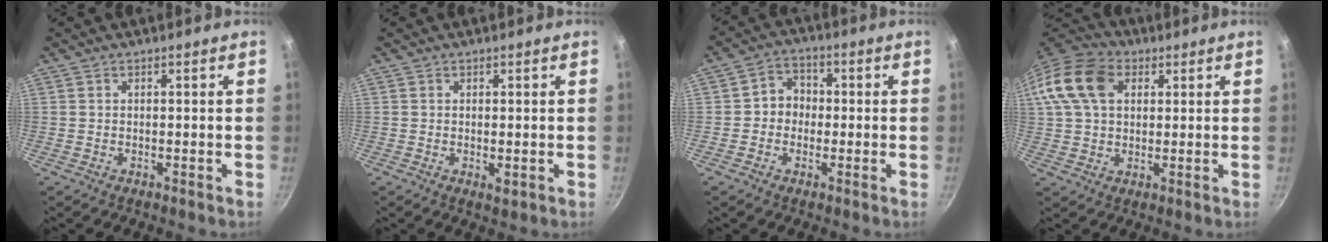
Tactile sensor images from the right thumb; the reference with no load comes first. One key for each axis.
{"total": 1.3, "fx": -0.1, "fy": 0.5, "fz": 1.2, "tx": -0.021, "ty": -0.007, "tz": -0.001}
{"total": 5.3, "fx": -0.5, "fy": 4.7, "fz": 2.4, "tx": -0.003, "ty": 0.015, "tz": -0.018}
{"total": 16.3, "fx": 4.9, "fy": 11.5, "fz": 10.5, "tx": -0.209, "ty": 0.024, "tz": 0.078}